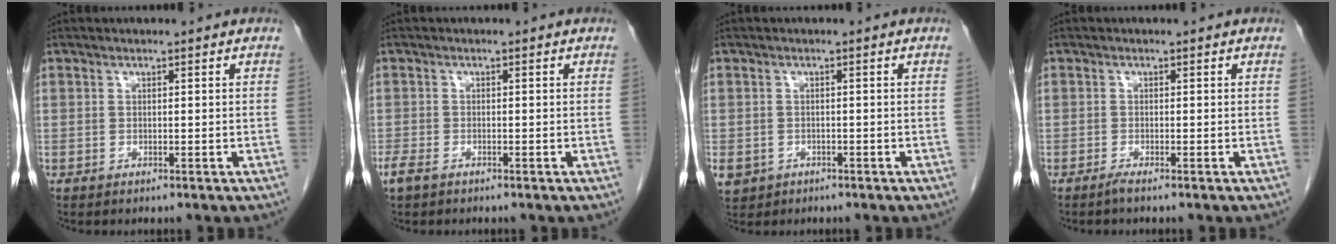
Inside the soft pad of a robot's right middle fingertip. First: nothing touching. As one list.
[{"total": 2.8, "force": [-1.9, 1.3, 1.6], "torque": [-0.039, -0.006, -0.032]}, {"total": 5.7, "force": [-2.7, 4.7, 1.4], "torque": [-0.039, 0.000, -0.039]}, {"total": 0.9, "force": [-0.7, -0.2, 0.5], "torque": [-0.012, -0.002, -0.016]}]